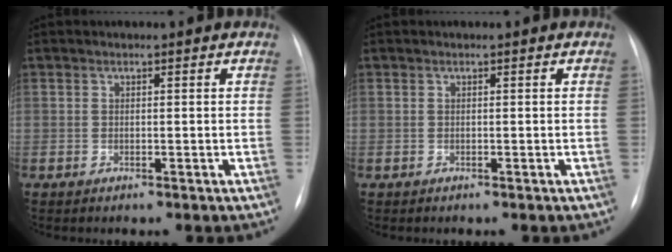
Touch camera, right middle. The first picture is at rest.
{"total": 0.0}